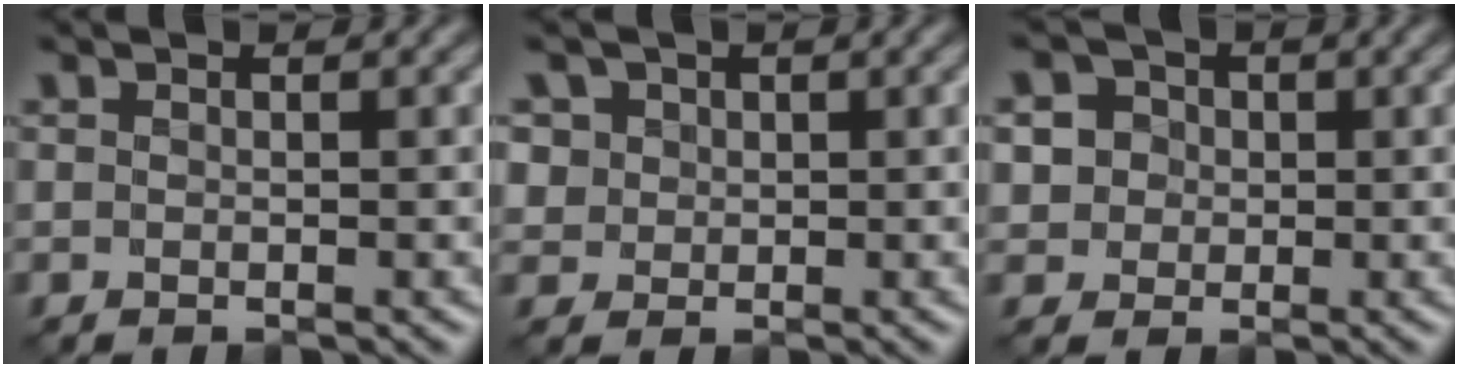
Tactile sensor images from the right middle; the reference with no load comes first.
{"total": 3.9, "force": [1.8, 3.1, 1.3], "torque": [-0.039, 0.010, 0.033]}
{"total": 4.4, "force": [1.2, 3.9, 1.7], "torque": [-0.025, 0.023, 0.011]}